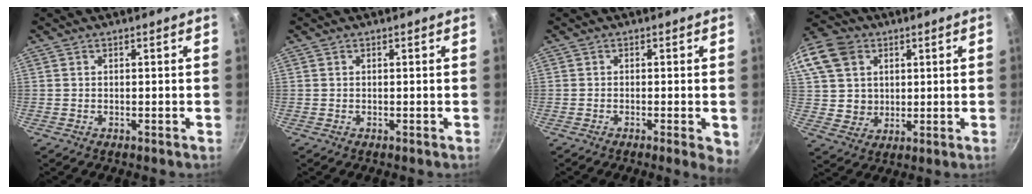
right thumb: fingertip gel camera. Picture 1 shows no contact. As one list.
[{"total": 0.0}, {"total": 3.7, "force": [-1.3, 0.8, 3.4], "torque": [-0.042, 0.000, -0.017]}, {"total": 17.8, "force": [6.3, 14.6, 8.0], "torque": [-0.176, 0.021, 0.124]}]